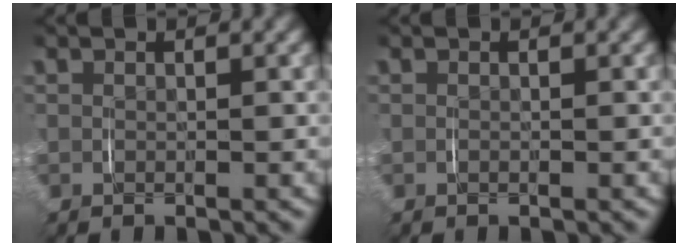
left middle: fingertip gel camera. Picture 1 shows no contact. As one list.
[{"total": 0.0}]